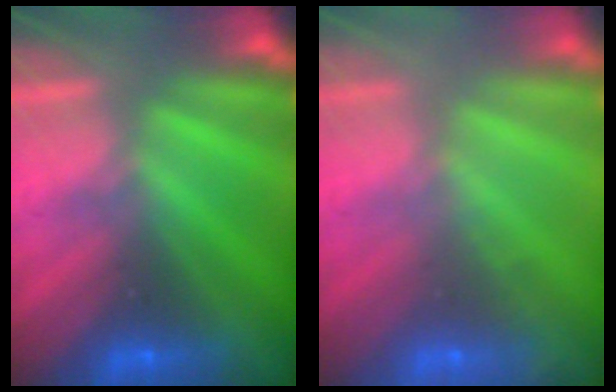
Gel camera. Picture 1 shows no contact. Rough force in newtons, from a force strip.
{"total": 1.8}